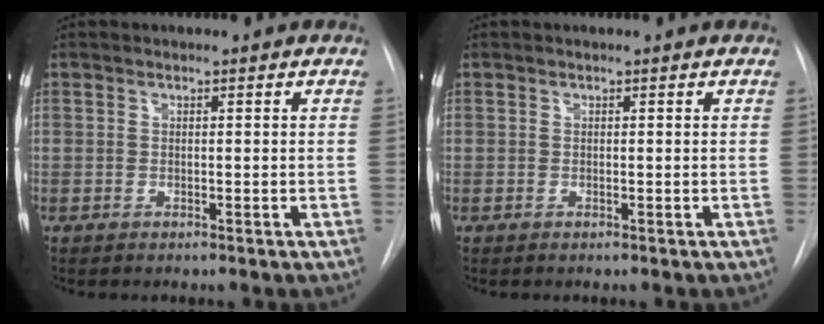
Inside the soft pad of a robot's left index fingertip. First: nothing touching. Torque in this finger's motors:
{"motor_torque": [0.19, 0.02, 0.05, 0.01]}